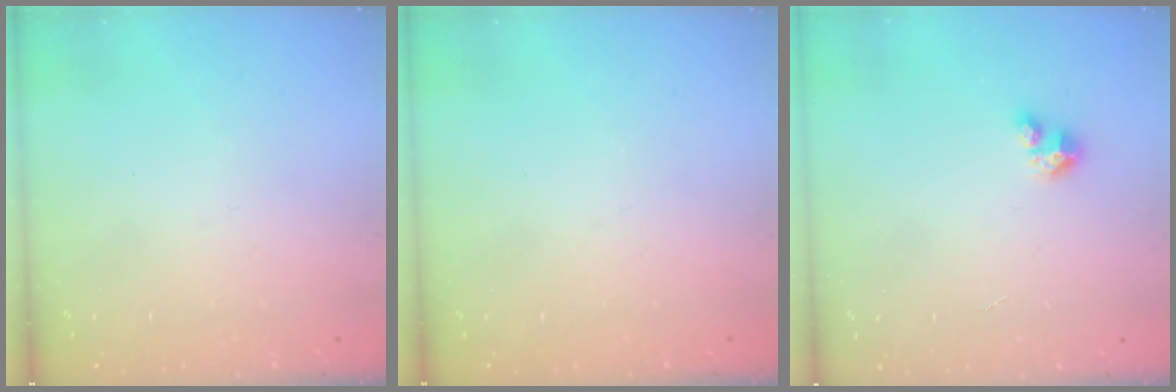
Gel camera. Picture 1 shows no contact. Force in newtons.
{"total": 0.0}
{"total": 2.8, "press": 2.8, "slide": 0.2}